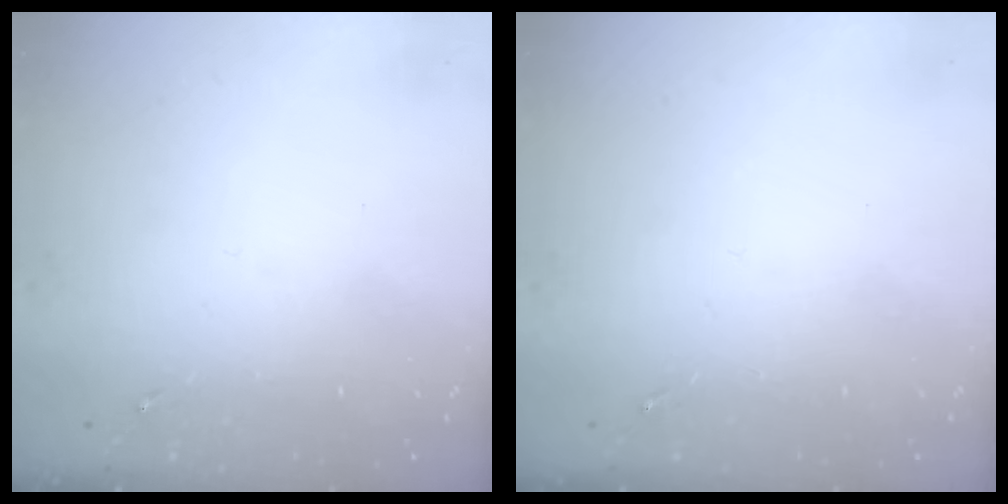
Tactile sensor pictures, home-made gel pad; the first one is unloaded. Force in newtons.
{"total": 0.0}